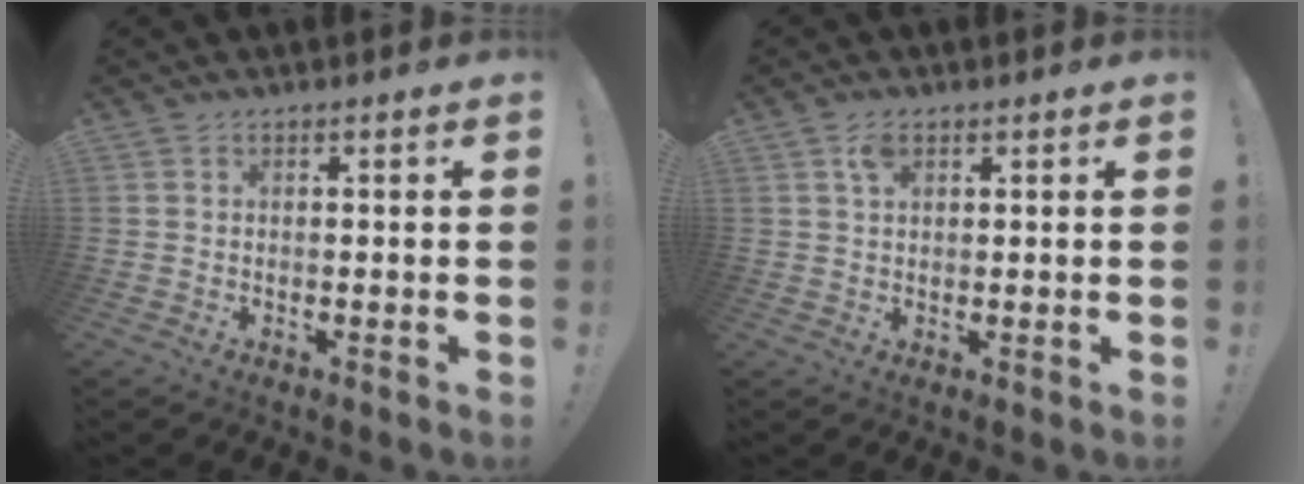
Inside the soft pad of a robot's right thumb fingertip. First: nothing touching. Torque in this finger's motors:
{"motor_torque": [0.02, 0.51, 0.12, -0.05, 0.00]}